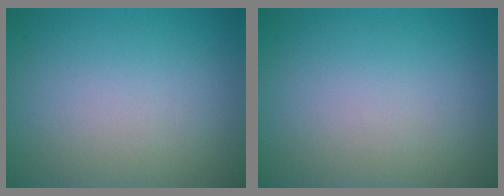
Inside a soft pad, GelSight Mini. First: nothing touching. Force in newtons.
{"total": 0.0}